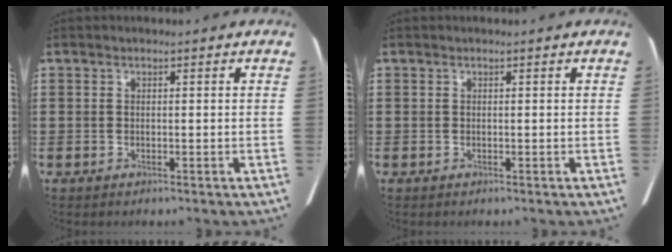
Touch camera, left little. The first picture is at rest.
{"total": 0.0}